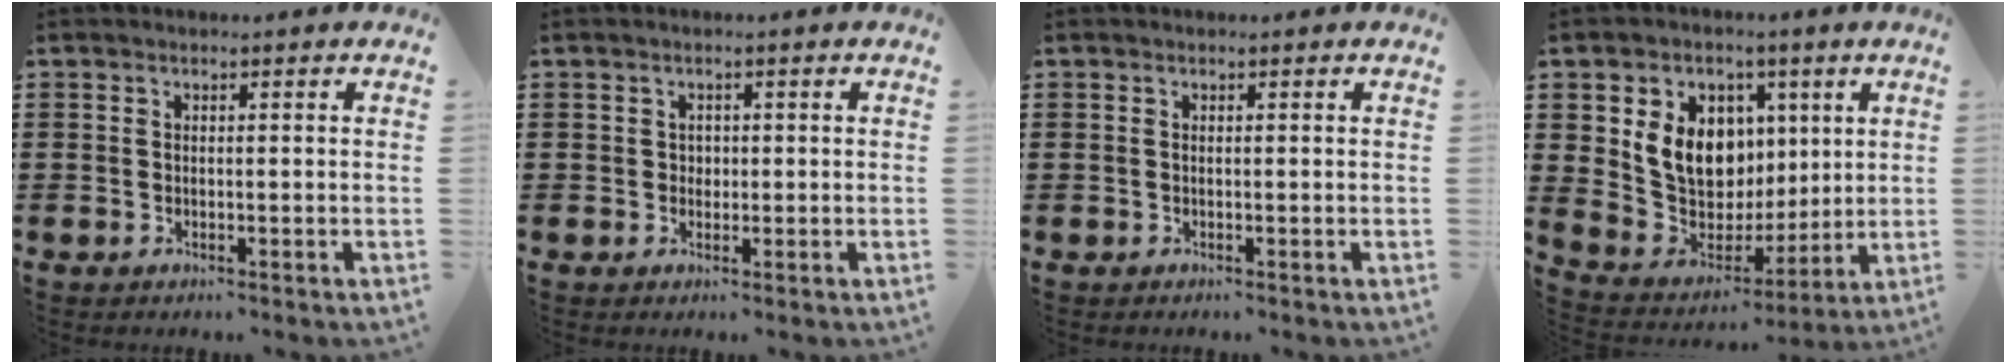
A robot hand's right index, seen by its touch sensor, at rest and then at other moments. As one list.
[{"total": 1.1, "force": [0.2, 1.0, 0.3], "torque": [-0.009, 0.006, 0.003]}, {"total": 0.0}, {"total": 11.3, "force": [3.1, 9.3, 5.6], "torque": [-0.136, -0.002, 0.062]}]